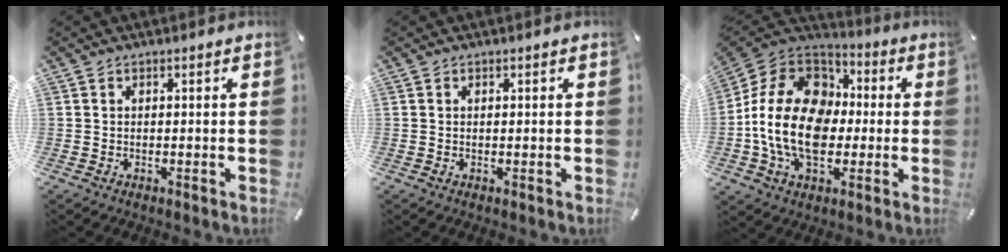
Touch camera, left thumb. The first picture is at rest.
{"total": 0.0}
{"total": 19.4, "force": [-3.1, 14.7, 12.2], "torque": [-0.259, 0.026, -0.057]}